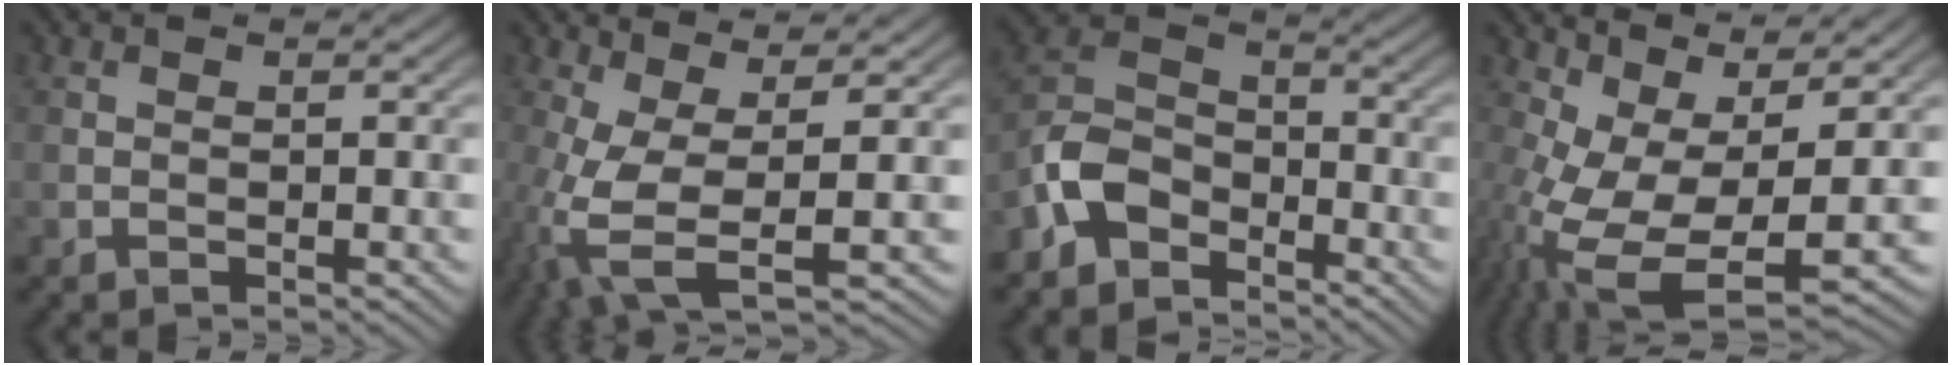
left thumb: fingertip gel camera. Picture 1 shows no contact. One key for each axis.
{"total": 9.3, "fx": -1.7, "fy": 3.0, "fz": 8.6, "tx": -0.193, "ty": -0.008, "tz": -0.032}
{"total": 7.6, "fx": -5.1, "fy": 4.4, "fz": 3.7, "tx": -0.080, "ty": 0.004, "tz": -0.123}
{"total": 15.1, "fx": -1.5, "fy": 6.1, "fz": 13.7, "tx": -0.273, "ty": -0.026, "tz": 0.000}